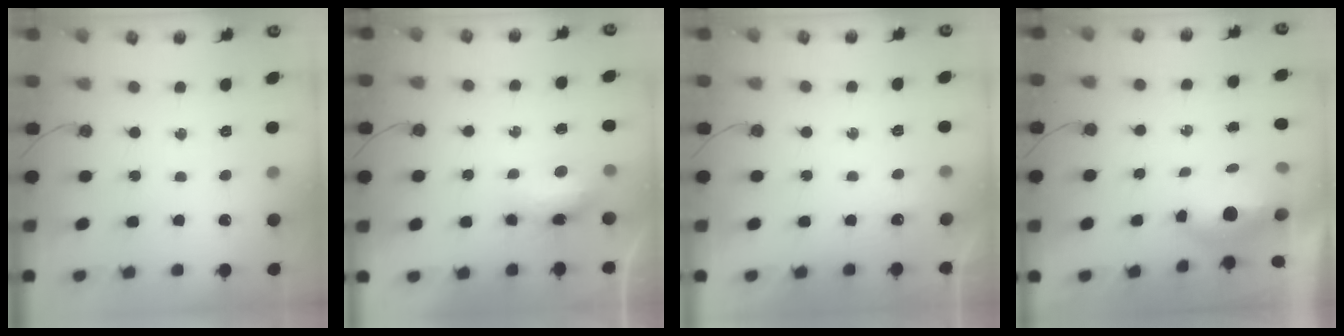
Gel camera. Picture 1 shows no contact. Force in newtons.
{"total": 7.6, "press": 7.5, "slide": 1.0}
{"total": 2.2, "press": 2.1, "slide": 0.4}
{"total": 11.4, "press": 6.5, "slide": 9.4}